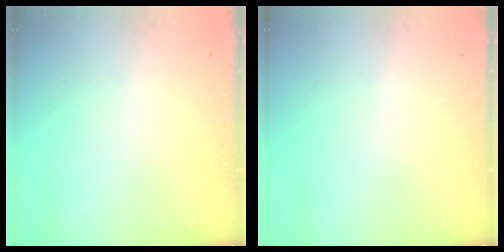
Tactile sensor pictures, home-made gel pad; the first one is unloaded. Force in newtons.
{"total": 0.0}